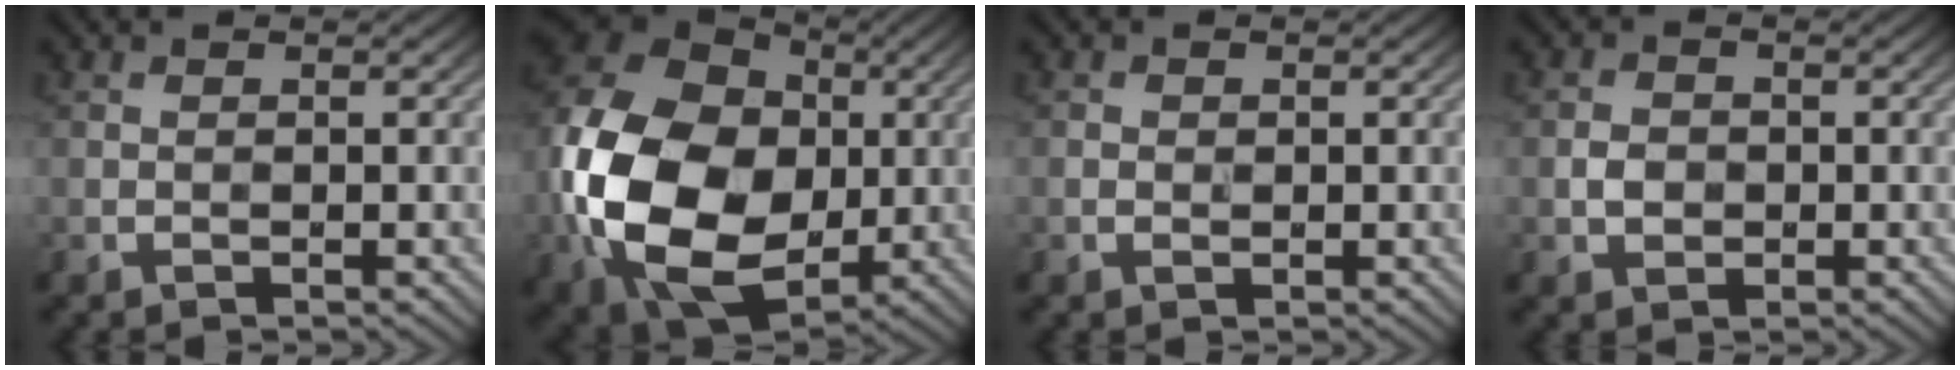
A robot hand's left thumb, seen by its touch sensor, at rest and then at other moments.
{"total": 20.5, "force": [-2.5, 14.9, 13.9], "torque": [-0.341, -0.019, -0.047]}
{"total": 0.7, "force": [0.1, 0.6, 0.3], "torque": [-0.003, -0.001, -0.002]}
{"total": 1.9, "force": [-0.2, 1.7, 0.9], "torque": [-0.018, -0.001, -0.010]}